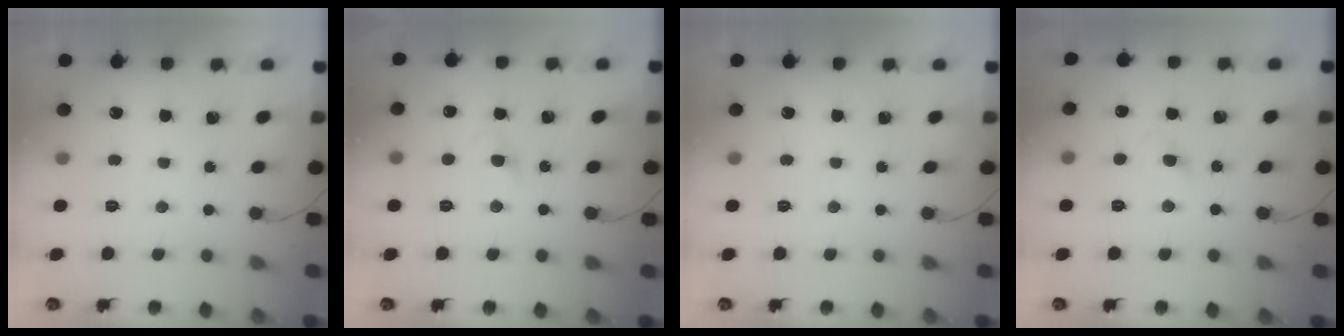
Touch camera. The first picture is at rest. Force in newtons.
{"total": 2.3, "press": 2.1, "slide": 0.8}
{"total": 0.0}
{"total": 3.0, "press": 2.8, "slide": 1.3}